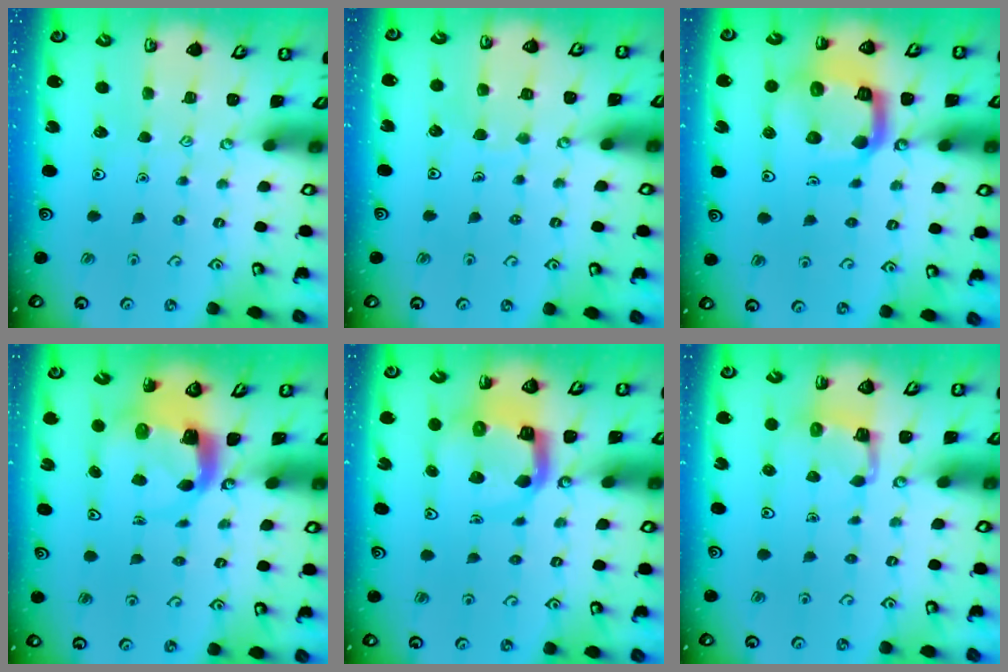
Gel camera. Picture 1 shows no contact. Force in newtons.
{"total": 4.7, "press": 4.7, "slide": 0.3}
{"total": 16.4, "press": 16.3, "slide": 2.0}
{"total": 4.5, "press": 4.5, "slide": 0.7}
{"total": 8.4, "press": 8.3, "slide": 1.2}
{"total": 2.7, "press": 2.7, "slide": 0.4}